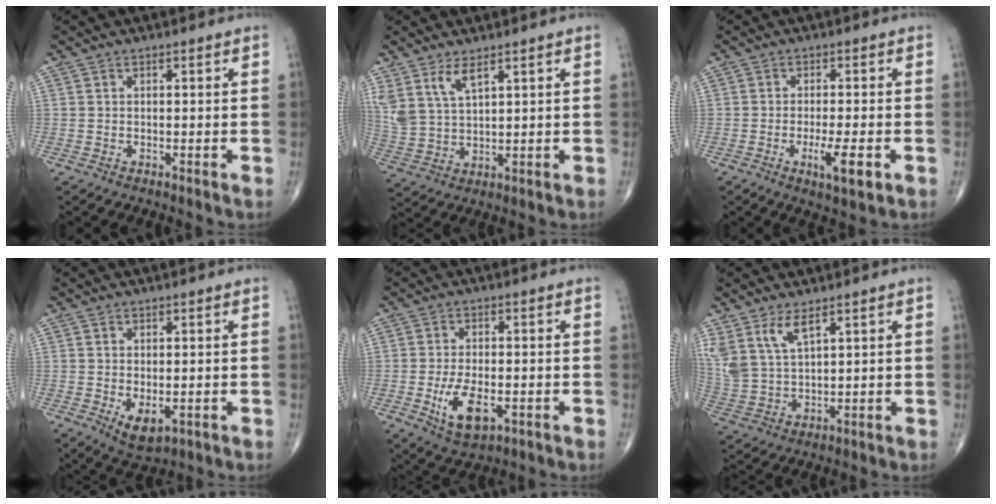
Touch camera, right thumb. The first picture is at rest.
{"total": 7.1, "force": [4.4, 2.8, 4.8], "torque": [-0.098, -0.019, 0.099]}
{"total": 5.8, "force": [-2.1, 1.3, 5.3], "torque": [-0.090, -0.009, -0.032]}
{"total": 4.7, "force": [-1.0, 2.6, 3.9], "torque": [-0.058, -0.011, -0.004]}
{"total": 8.1, "force": [-2.3, 4.0, 6.6], "torque": [-0.117, -0.004, -0.031]}
{"total": 8.2, "force": [5.1, 3.3, 5.5], "torque": [-0.118, -0.021, 0.115]}